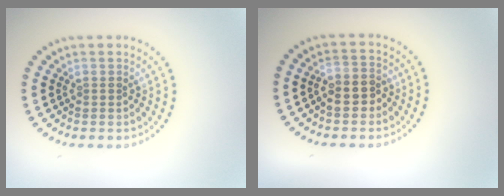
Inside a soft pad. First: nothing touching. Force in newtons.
{"total": 2.6, "press": 2.5, "slide": 0.7}